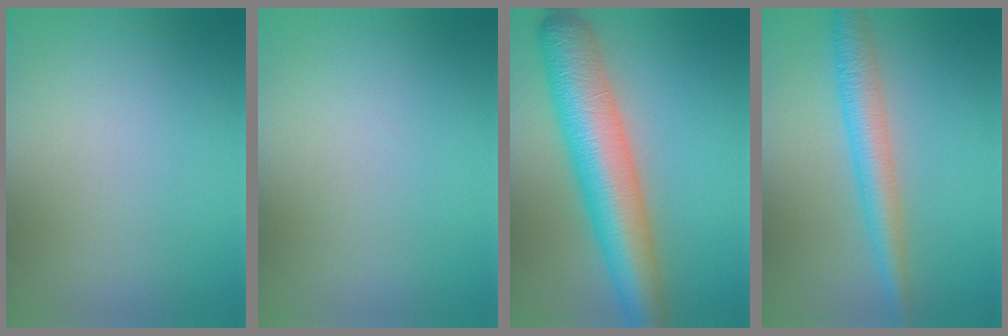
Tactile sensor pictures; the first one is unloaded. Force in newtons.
{"total": 0.0}
{"total": 9.6, "press": 9.6, "slide": 0.3}
{"total": 3.8, "press": 3.8, "slide": 0.1}